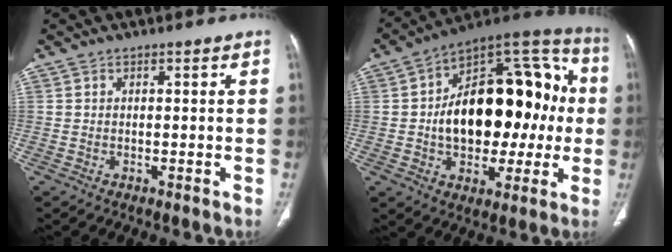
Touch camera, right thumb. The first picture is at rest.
{"total": 27.2, "force": [0.1, 16.0, 22.1], "torque": [-0.292, 0.043, 0.007]}